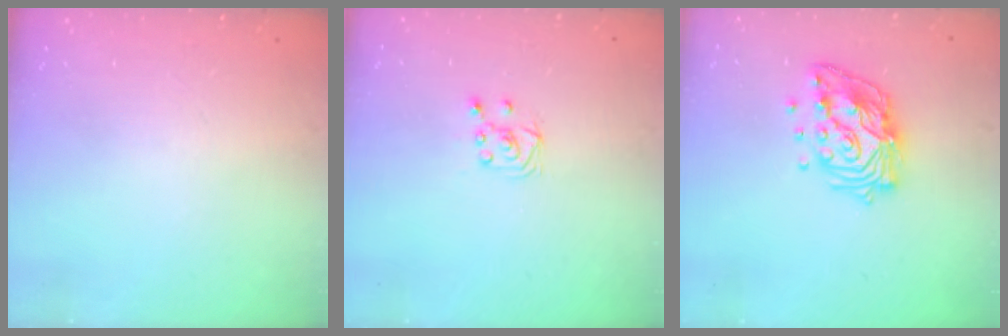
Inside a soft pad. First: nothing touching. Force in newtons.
{"total": 4.5, "press": 4.5, "slide": 0.5}
{"total": 15.9, "press": 15.8, "slide": 1.8}